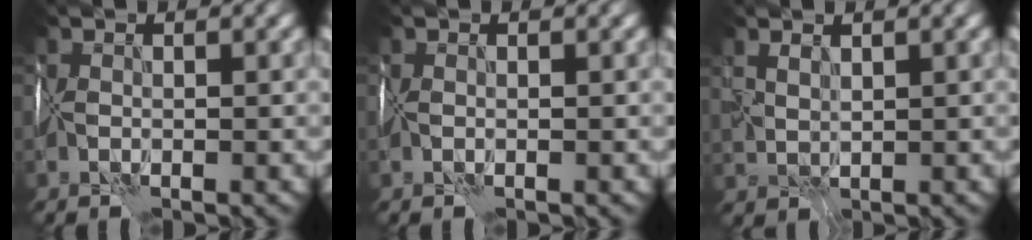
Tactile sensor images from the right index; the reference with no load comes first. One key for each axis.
{"total": 0.0}
{"total": 2.1, "fx": 1.5, "fy": 0.9, "fz": 1.0, "tx": -0.020, "ty": 0.003, "tz": 0.041}